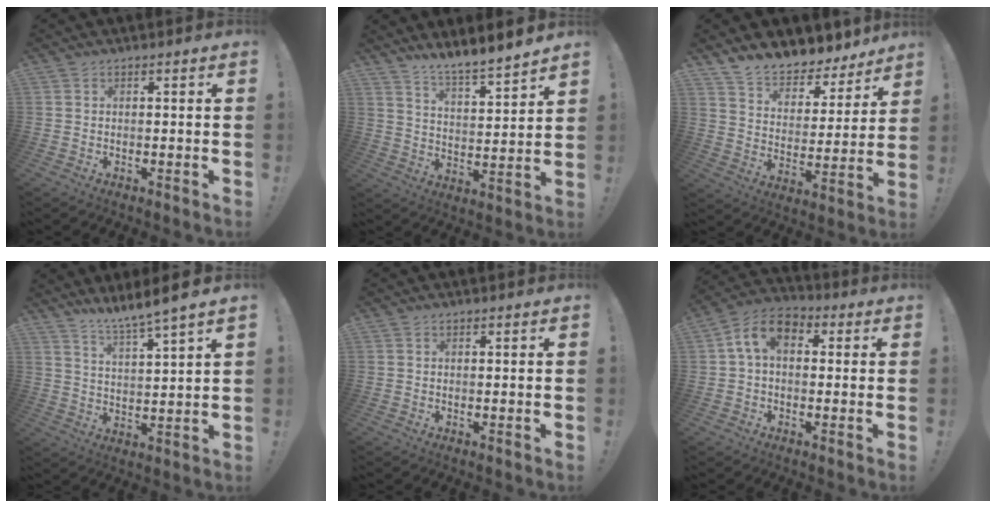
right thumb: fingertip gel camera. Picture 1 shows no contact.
{"total": 7.9, "force": [7.7, -0.3, 1.8], "torque": [-0.039, -0.075, 0.132]}
{"total": 10.4, "force": [9.8, 3.1, 1.7], "torque": [-0.047, -0.091, 0.179]}
{"total": 7.3, "force": [6.5, -1.1, 3.2], "torque": [-0.059, -0.051, 0.108]}
{"total": 0.0}
{"total": 9.6, "force": [2.1, 6.3, 6.9], "torque": [-0.128, 0.013, 0.045]}